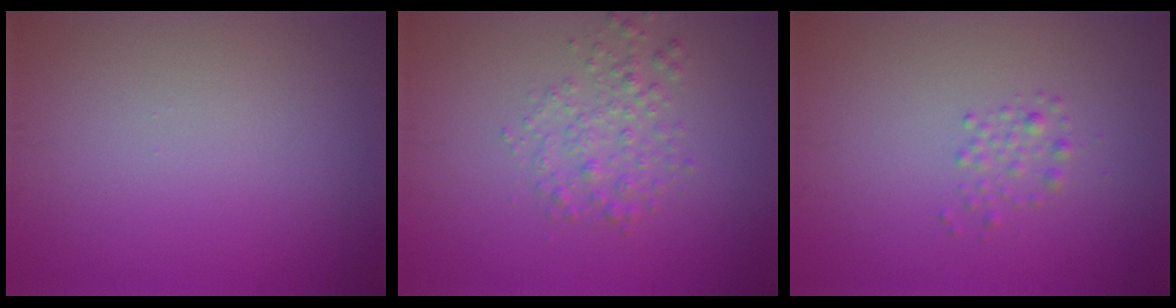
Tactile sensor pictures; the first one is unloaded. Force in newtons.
{"total": 2.4, "press": 2.4, "slide": 0.1}
{"total": 1.3, "press": 1.3, "slide": 0.1}